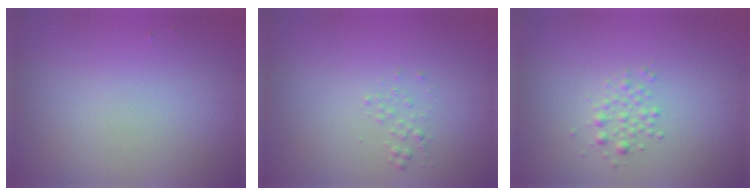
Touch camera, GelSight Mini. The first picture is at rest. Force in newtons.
{"total": 0.8, "press": 0.8, "slide": 0.1}
{"total": 1.4, "press": 1.4, "slide": 0.1}